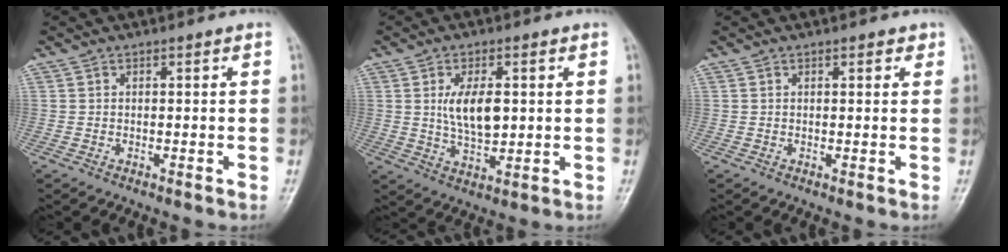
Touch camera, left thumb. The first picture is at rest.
{"total": 8.2, "force": [1.3, 4.1, 6.9], "torque": [-0.116, -0.012, 0.027]}
{"total": 1.4, "force": [0.9, 0.7, 0.9], "torque": [-0.004, -0.002, 0.007]}